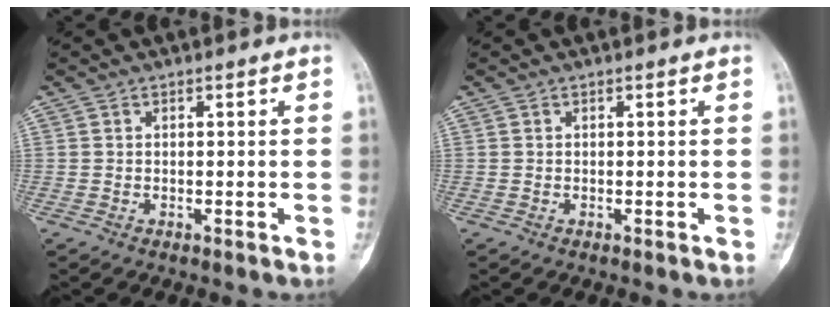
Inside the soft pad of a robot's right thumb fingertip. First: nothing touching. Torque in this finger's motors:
{"motor_torque": [0.13, 0.08, 0.05, -0.13, 0.00]}